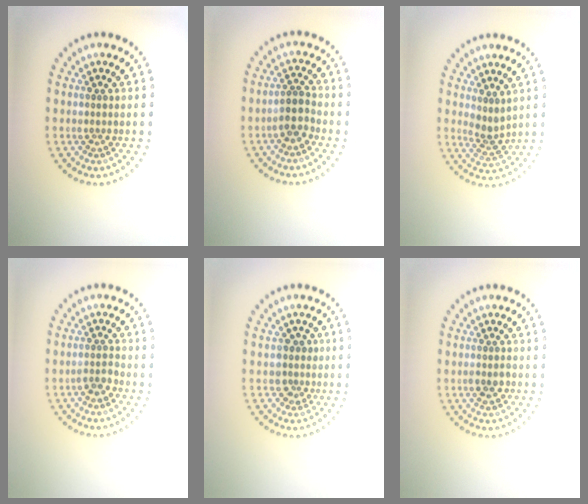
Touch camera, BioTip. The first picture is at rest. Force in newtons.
{"total": 2.1, "press": 1.8, "slide": 1.1}
{"total": 1.9, "press": 1.4, "slide": 1.3}
{"total": 1.5, "press": 1.2, "slide": 0.9}
{"total": 1.8, "press": 1.5, "slide": 1.1}
{"total": 1.2, "press": 1.1, "slide": 0.3}